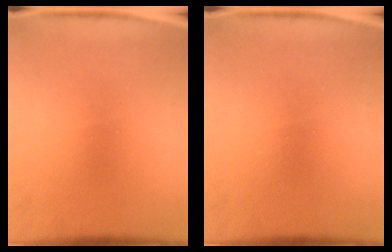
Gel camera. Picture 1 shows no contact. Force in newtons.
{"total": 0.0}